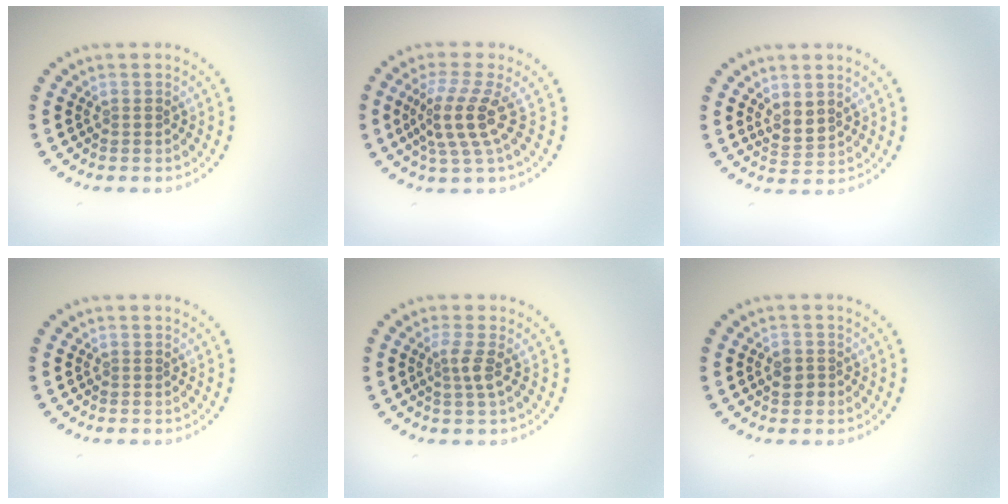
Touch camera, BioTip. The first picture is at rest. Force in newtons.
{"total": 3.7, "press": 2.8, "slide": 2.5}
{"total": 2.1, "press": 1.6, "slide": 1.3}
{"total": 0.0}
{"total": 1.8, "press": 1.3, "slide": 1.2}
{"total": 1.7, "press": 1.6, "slide": 0.6}